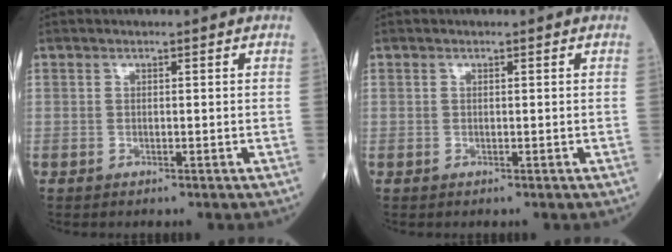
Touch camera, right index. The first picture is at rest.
{"total": 0.0}